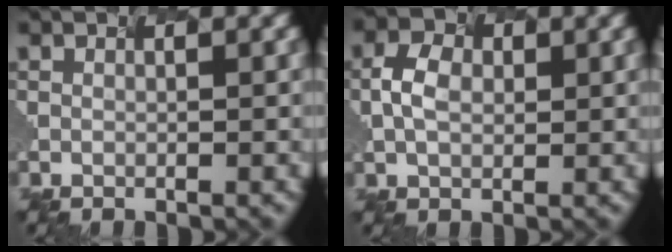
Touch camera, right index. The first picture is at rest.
{"total": 1.5, "force": [-0.8, 1.1, 0.7], "torque": [-0.046, -0.008, 0.014]}